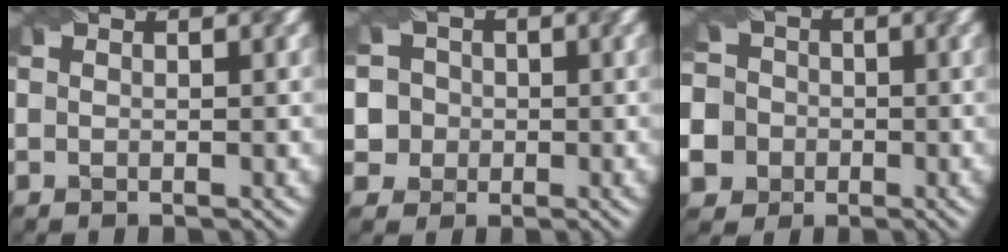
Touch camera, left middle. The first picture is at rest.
{"total": 4.5, "force": [-0.2, 4.4, 1.0], "torque": [-0.009, 0.033, -0.015]}
{"total": 11.7, "force": [-4.9, 10.4, 2.5], "torque": [-0.078, -0.019, -0.100]}